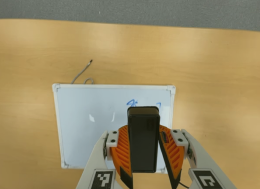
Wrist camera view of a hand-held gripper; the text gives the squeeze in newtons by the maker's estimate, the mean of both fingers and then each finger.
{"total": 7.3, "left": 6.6, "right": 8.0}